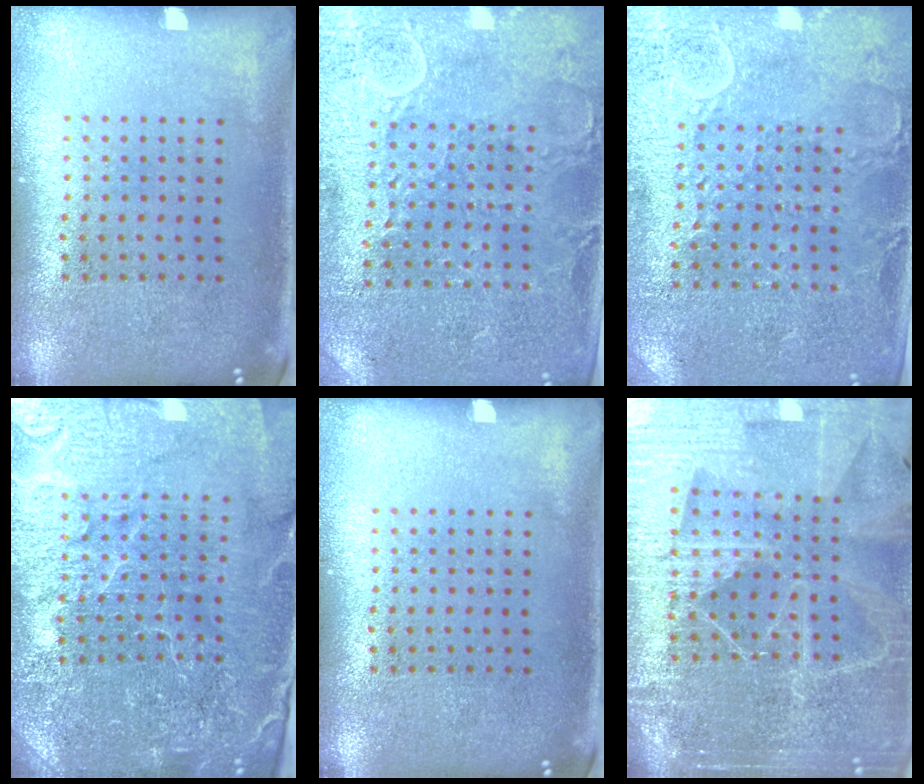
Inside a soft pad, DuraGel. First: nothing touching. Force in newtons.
{"total": 2.9, "press": 2.9, "slide": 0.4}
{"total": 2.8, "press": 2.8, "slide": 0.5}
{"total": 5.4, "press": 5.0, "slide": 2.2}
{"total": 0.0}
{"total": 5.5, "press": 4.9, "slide": 2.4}